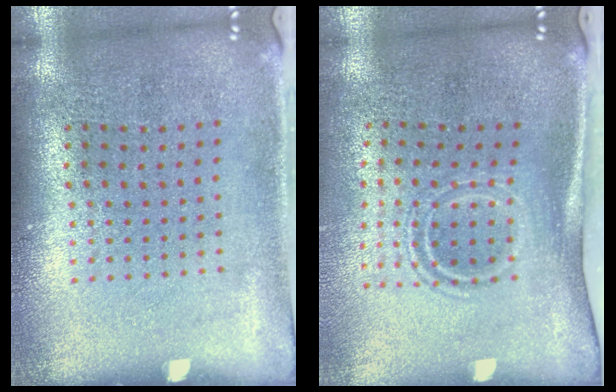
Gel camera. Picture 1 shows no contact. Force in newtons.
{"total": 1.6, "press": 1.0, "slide": 1.3}